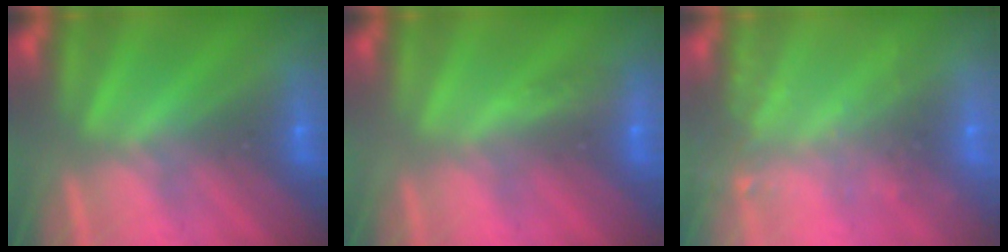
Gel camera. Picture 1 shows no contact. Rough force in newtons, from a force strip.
{"total": 2.9}
{"total": 9.0}